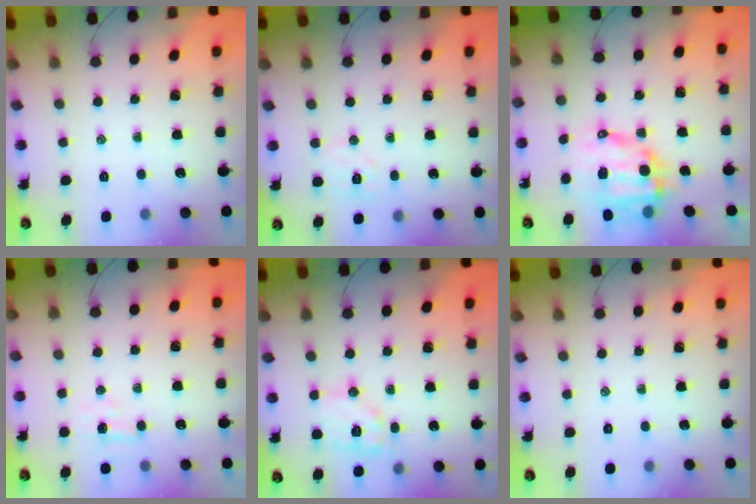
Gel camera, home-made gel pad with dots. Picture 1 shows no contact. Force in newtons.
{"total": 6.0, "press": 5.9, "slide": 1.1}
{"total": 11.8, "press": 11.5, "slide": 2.6}
{"total": 2.1, "press": 2.0, "slide": 0.7}
{"total": 10.2, "press": 10.2, "slide": 0.7}
{"total": 0.0}